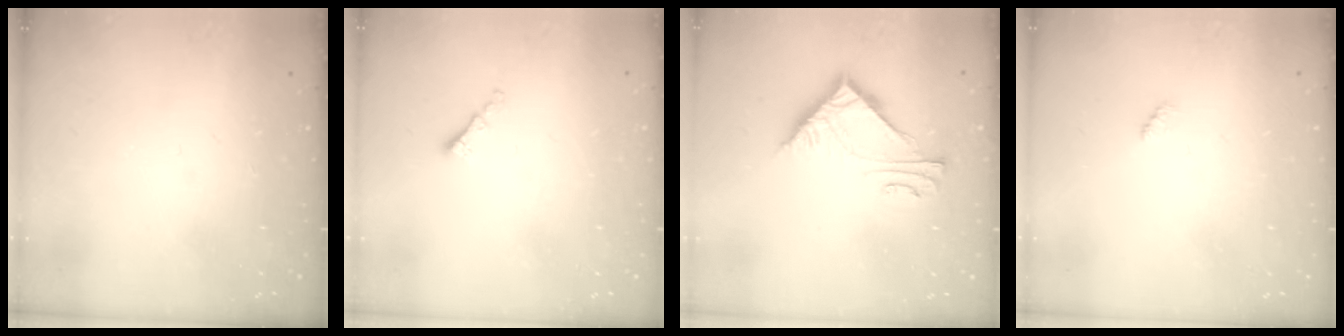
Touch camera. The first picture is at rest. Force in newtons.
{"total": 1.4, "press": 1.3, "slide": 0.5}
{"total": 7.7, "press": 7.7, "slide": 0.3}
{"total": 2.3, "press": 2.2, "slide": 0.5}